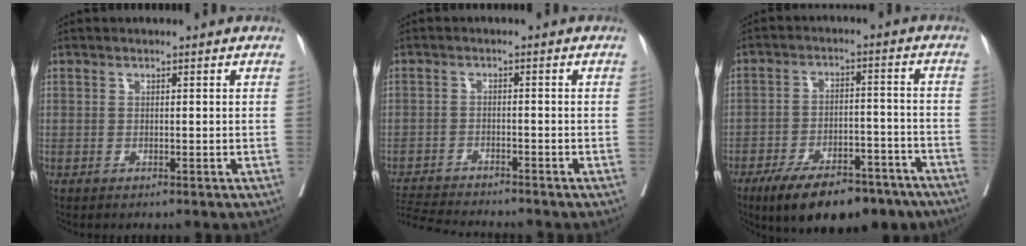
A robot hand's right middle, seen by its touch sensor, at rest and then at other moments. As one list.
[{"total": 8.5, "force": [-8.2, -0.1, 2.4], "torque": [-0.044, -0.011, -0.136]}, {"total": 16.3, "force": [-12.2, 5.9, 9.0], "torque": [-0.115, 0.011, -0.185]}]